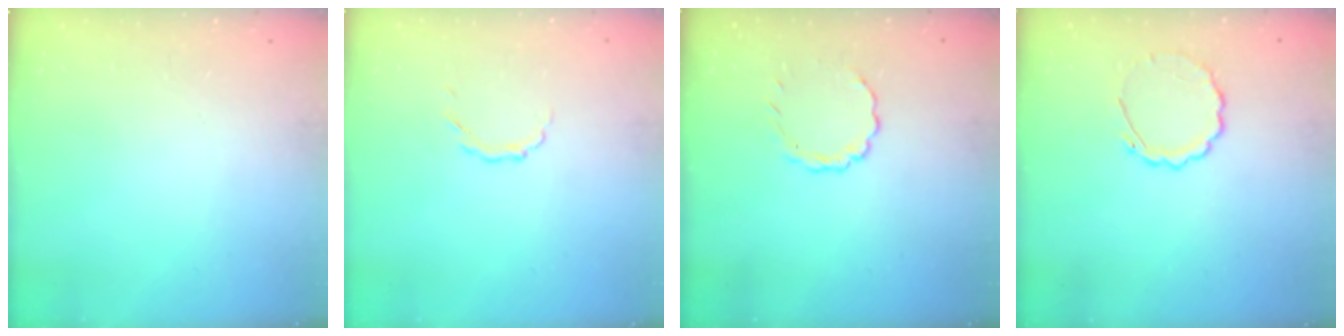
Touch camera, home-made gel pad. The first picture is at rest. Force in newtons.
{"total": 1.7, "press": 1.7, "slide": 0.1}
{"total": 3.0, "press": 2.9, "slide": 0.9}
{"total": 5.6, "press": 5.4, "slide": 1.7}